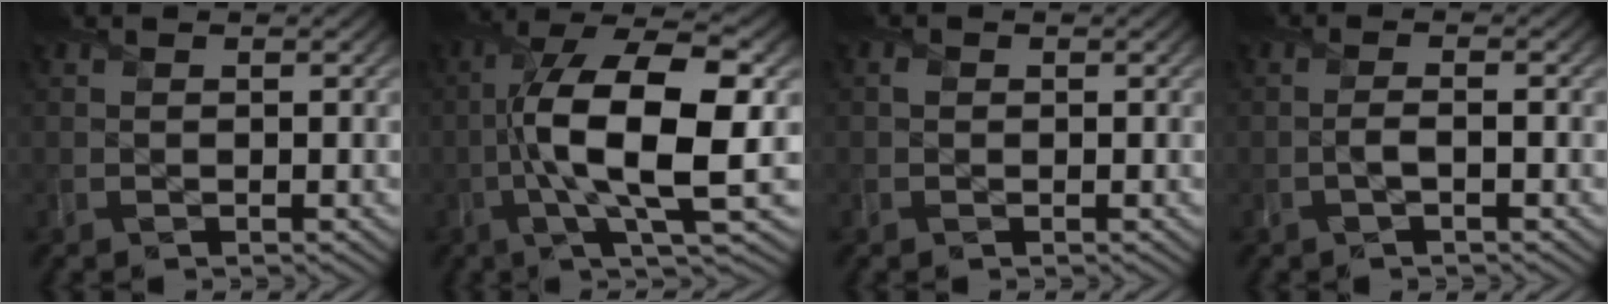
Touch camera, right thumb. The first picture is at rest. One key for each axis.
{"total": 13.5, "fx": -1.3, "fy": 4.3, "fz": 12.7, "tx": -0.237, "ty": 0.000, "tz": -0.023}
{"total": 0.6, "fx": 0.0, "fy": 0.6, "fz": 0.0, "tx": 0.002, "ty": -0.002, "tz": -0.001}
{"total": 1.6, "fx": -0.6, "fy": 0.3, "fz": 1.4, "tx": -0.029, "ty": 0.002, "tz": -0.015}